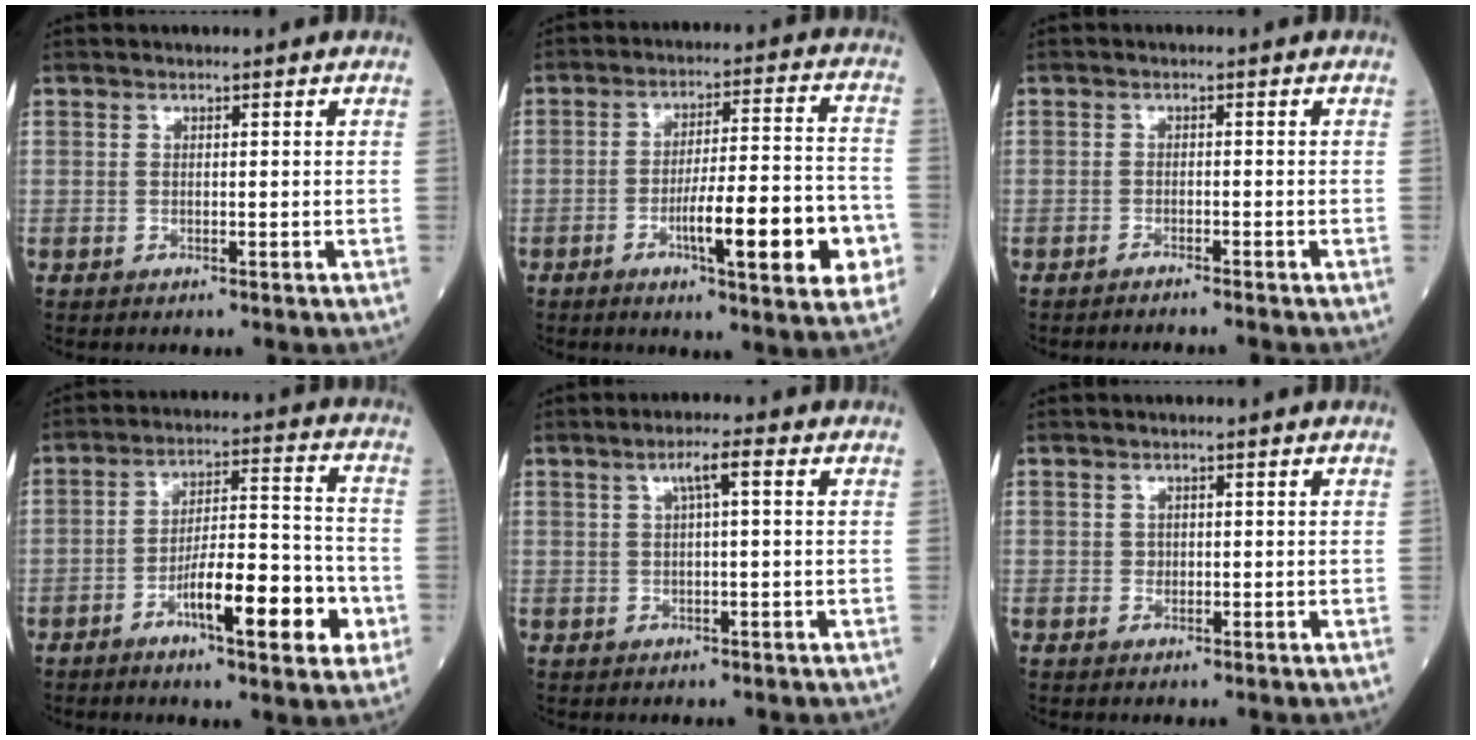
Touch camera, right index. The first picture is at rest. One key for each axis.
{"total": 15.1, "fx": -5.1, "fy": 2.0, "fz": 14.0, "tx": -0.204, "ty": 0.003, "tz": -0.072}
{"total": 3.1, "fx": -2.9, "fy": -0.4, "fz": 0.9, "tx": -0.008, "ty": 0.000, "tz": -0.038}
{"total": 13.1, "fx": -5.3, "fy": 2.7, "fz": 11.7, "tx": -0.185, "ty": 0.013, "tz": -0.083}
{"total": 3.2, "fx": 1.1, "fy": 0.2, "fz": 3.0, "tx": -0.054, "ty": 0.011, "tz": 0.019}
{"total": 0.6, "fx": 0.0, "fy": 0.6, "fz": 0.2, "tx": 0.000, "ty": 0.002, "tz": -0.001}